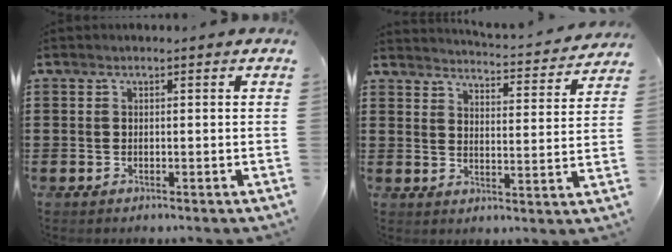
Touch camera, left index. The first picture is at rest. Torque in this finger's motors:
{"motor_torque": [2.14, 0.00, -0.16, 0.02]}